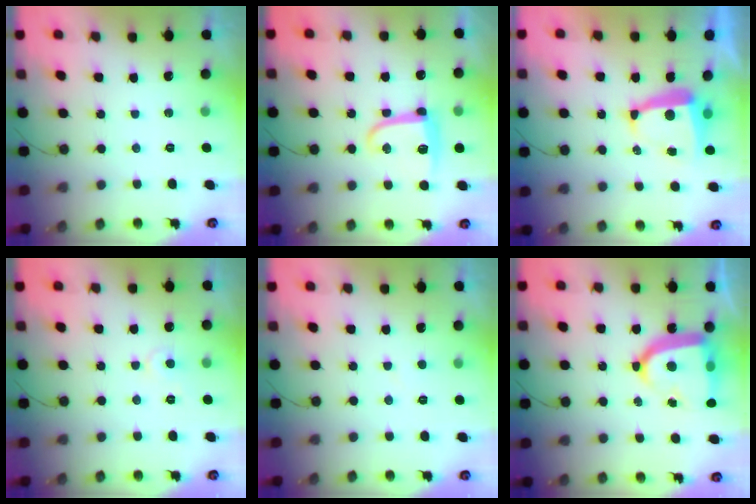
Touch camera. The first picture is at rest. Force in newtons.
{"total": 11.0, "press": 11.0, "slide": 0.9}
{"total": 6.8, "press": 6.8, "slide": 0.6}
{"total": 4.3, "press": 4.3, "slide": 0.5}
{"total": 3.0, "press": 3.0, "slide": 0.3}
{"total": 17.9, "press": 17.8, "slide": 1.7}